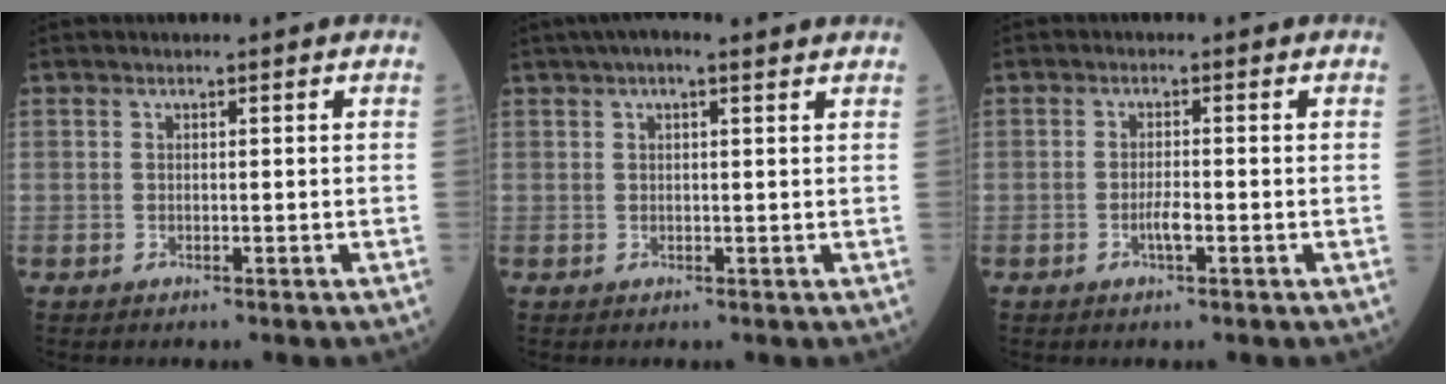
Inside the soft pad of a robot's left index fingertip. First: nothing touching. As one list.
[{"total": 5.3, "force": [3.7, 0.9, 3.6], "torque": [-0.063, 0.031, 0.050]}, {"total": 2.2, "force": [-1.2, 0.3, 1.8], "torque": [-0.037, -0.005, -0.023]}]